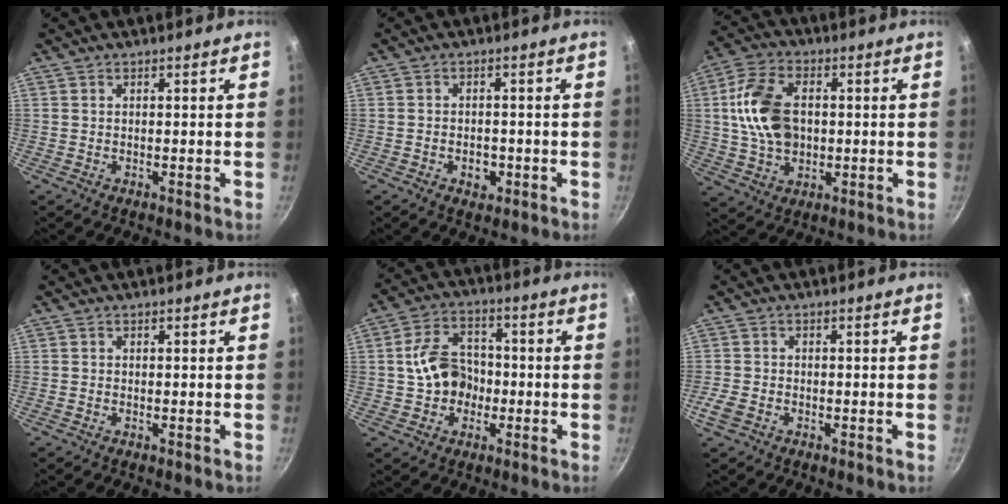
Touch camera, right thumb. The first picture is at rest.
{"total": 3.2, "force": [-1.3, 2.3, 1.9], "torque": [-0.017, 0.010, -0.017]}
{"total": 13.8, "force": [1.3, 9.2, 10.1], "torque": [-0.182, 0.010, 0.021]}
{"total": 0.0}
{"total": 10.1, "force": [-1.0, 8.0, 6.0], "torque": [-0.081, 0.030, -0.021]}
{"total": 3.2, "force": [-1.7, 2.1, 1.7], "torque": [-0.040, 0.008, -0.037]}